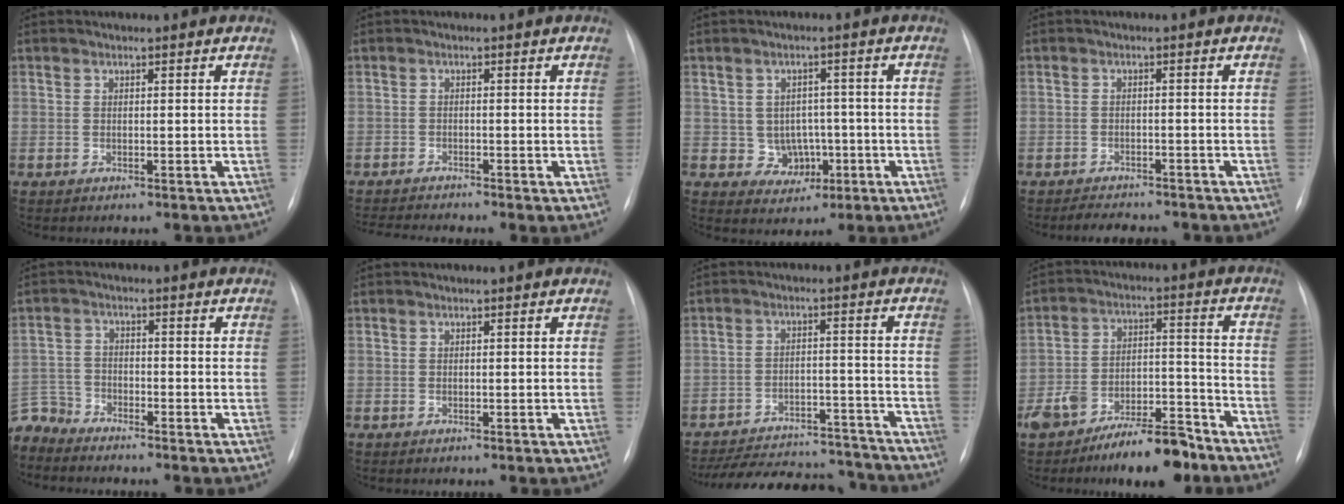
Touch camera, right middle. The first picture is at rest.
{"total": 3.7, "force": [-3.4, -0.6, 1.3], "torque": [-0.025, -0.014, -0.059]}
{"total": 4.9, "force": [-0.8, 4.6, 1.6], "torque": [-0.017, 0.012, 0.000]}
{"total": 5.5, "force": [-4.9, 1.8, 1.7], "torque": [-0.026, -0.005, -0.065]}
{"total": 5.2, "force": [-5.1, 1.0, -0.6], "torque": [0.012, -0.003, -0.103]}
{"total": 0.0}
{"total": 21.3, "force": [-19.7, 5.1, 6.2], "torque": [-0.113, 0.003, -0.265]}
{"total": 12.6, "force": [-9.7, 3.8, 7.1], "torque": [-0.107, 0.031, -0.161]}